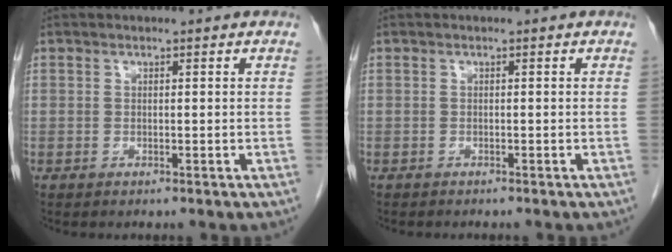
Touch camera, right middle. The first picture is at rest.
{"total": 0.9, "force": [-0.8, 0.3, 0.3], "torque": [-0.010, -0.001, -0.010]}